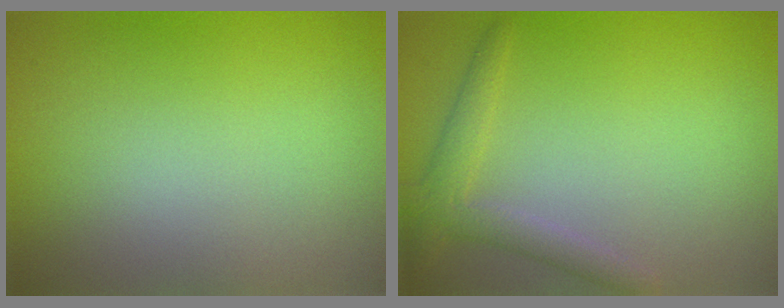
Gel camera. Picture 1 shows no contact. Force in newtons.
{"total": 2.5, "press": 2.5, "slide": 0.2}